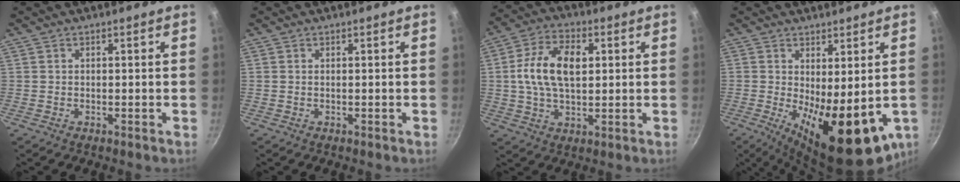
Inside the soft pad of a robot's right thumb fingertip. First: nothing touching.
{"total": 0.0}
{"total": 12.1, "force": [1.8, 7.2, 9.6], "torque": [-0.160, 0.014, 0.024]}
{"total": 16.2, "force": [-2.6, 6.5, 14.6], "torque": [-0.186, -0.022, -0.018]}